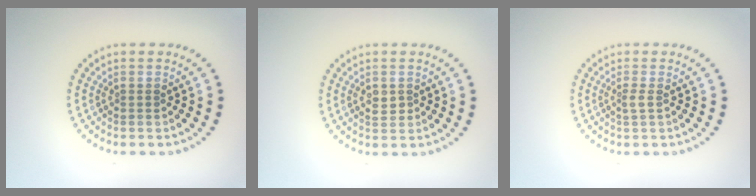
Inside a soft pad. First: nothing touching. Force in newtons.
{"total": 1.3, "press": 1.3, "slide": 0.1}
{"total": 1.0, "press": 0.7, "slide": 0.7}